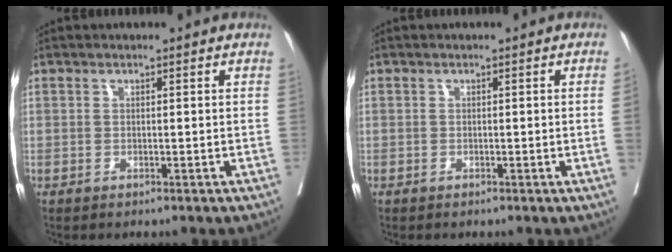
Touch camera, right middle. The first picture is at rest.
{"total": 0.7, "force": [-0.1, -0.3, 0.6], "torque": [-0.001, 0.002, 0.000]}